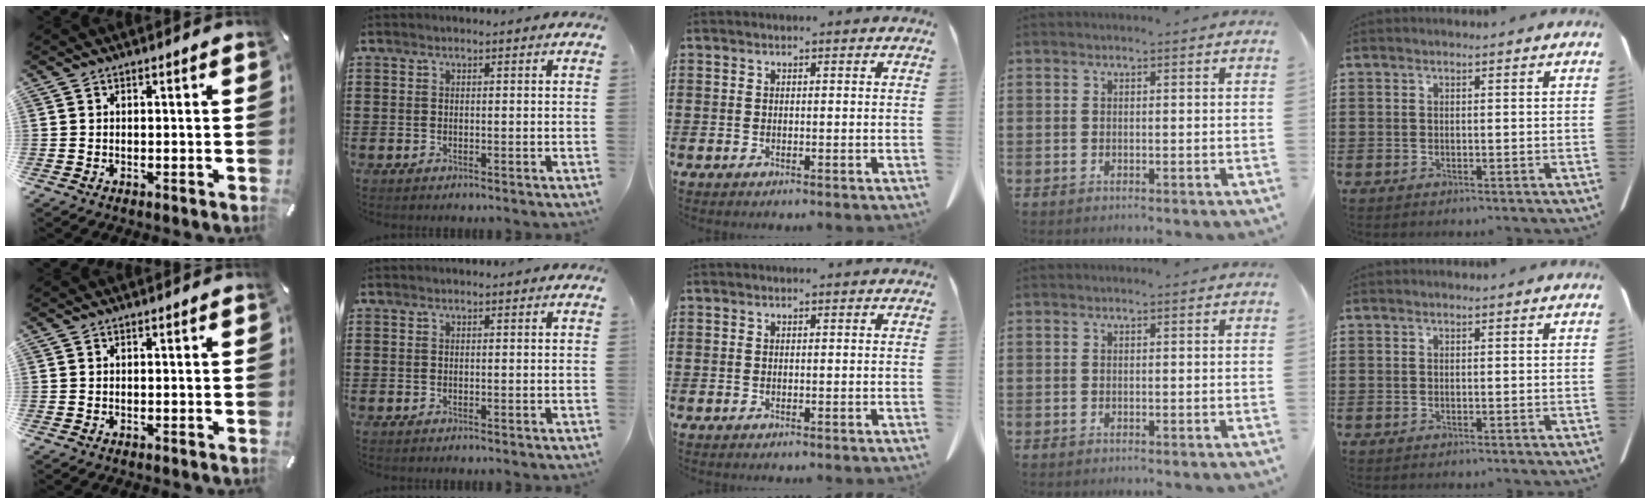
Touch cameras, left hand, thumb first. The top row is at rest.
{}